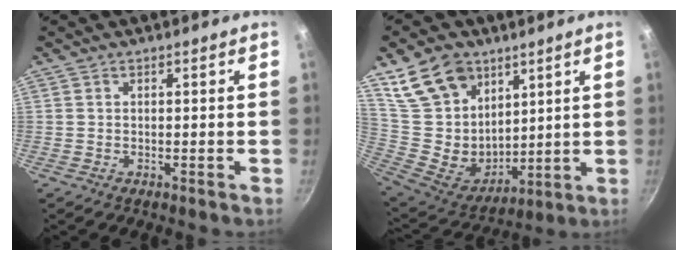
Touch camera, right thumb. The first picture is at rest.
{"total": 18.7, "force": [10.8, 13.0, 8.2], "torque": [-0.115, -0.060, 0.220]}